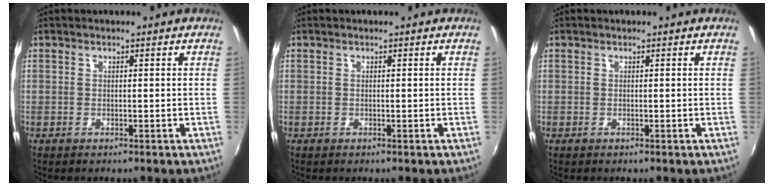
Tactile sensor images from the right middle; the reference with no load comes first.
{"total": 0.0}
{"total": 0.0}